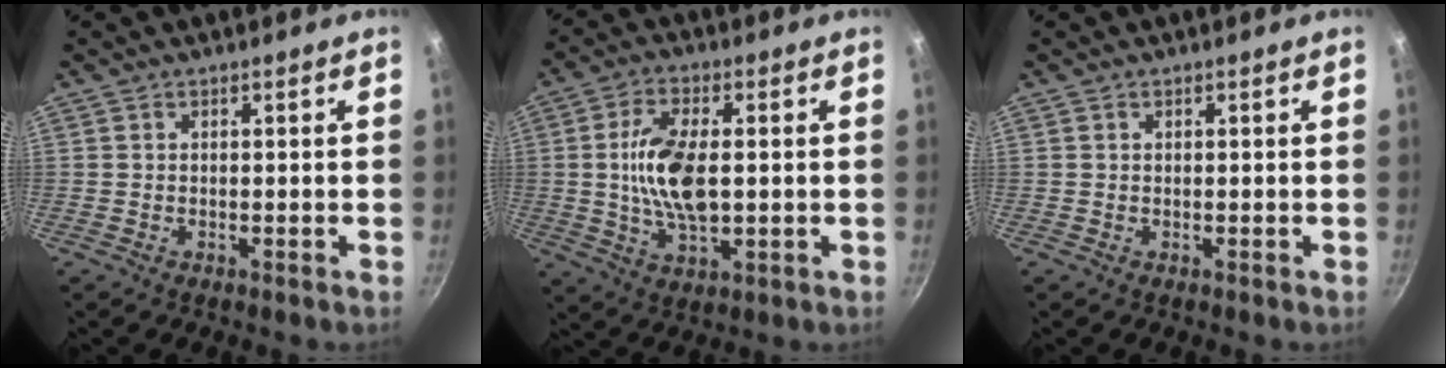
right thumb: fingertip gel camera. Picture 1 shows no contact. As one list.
[{"total": 11.9, "force": [0.5, 5.8, 10.4], "torque": [-0.194, 0.004, 0.009]}, {"total": 0.0}]